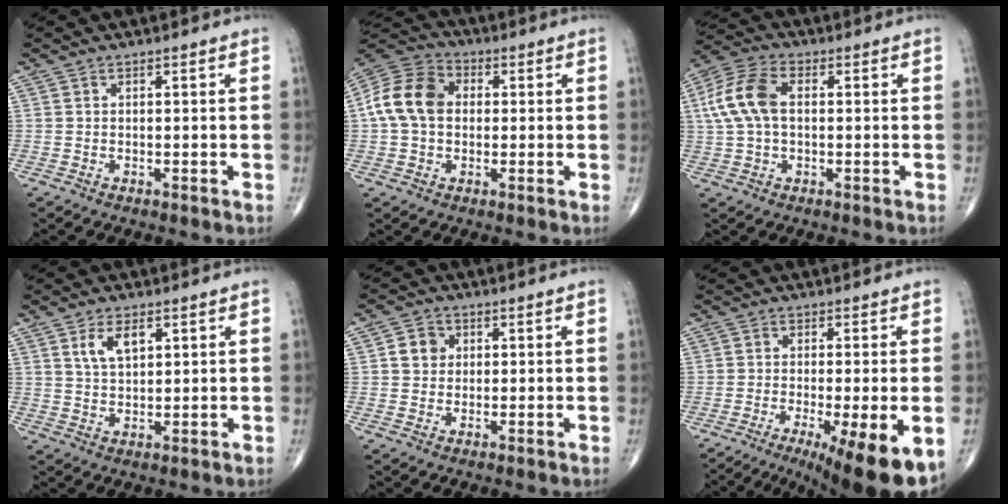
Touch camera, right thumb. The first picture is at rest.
{"total": 11.9, "force": [0.8, 8.9, 7.9], "torque": [-0.148, 0.030, 0.005]}
{"total": 10.4, "force": [1.2, 6.1, 8.3], "torque": [-0.185, 0.025, 0.019]}
{"total": 5.5, "force": [2.4, 2.9, 4.1], "torque": [-0.068, -0.009, 0.049]}
{"total": 4.0, "force": [0.8, 3.6, 1.6], "torque": [-0.008, 0.002, 0.008]}
{"total": 14.3, "force": [-6.9, 2.5, 12.3], "torque": [-0.147, -0.016, -0.100]}